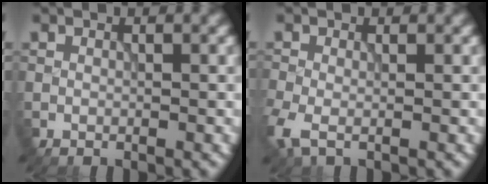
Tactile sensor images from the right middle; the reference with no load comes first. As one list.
[{"total": 2.3, "force": [-1.0, 1.2, 1.7], "torque": [-0.048, -0.009, -0.023]}]